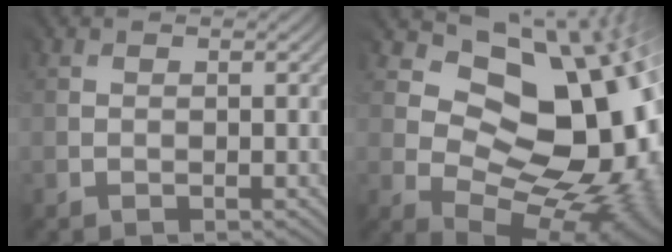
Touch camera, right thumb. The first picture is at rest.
{"total": 14.8, "force": [1.8, 10.5, 10.3], "torque": [-0.113, -0.009, 0.056]}